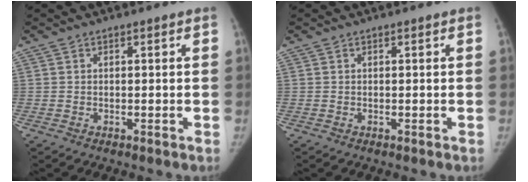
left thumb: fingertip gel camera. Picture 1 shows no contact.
{"total": 0.0}